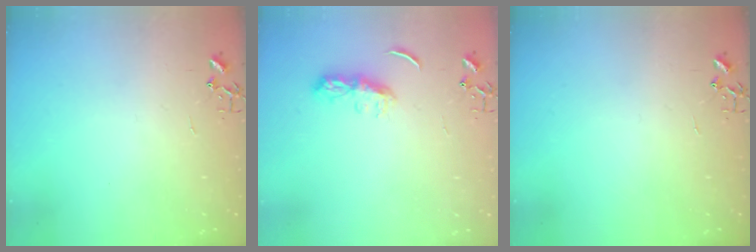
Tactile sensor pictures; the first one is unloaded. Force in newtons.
{"total": 6.5, "press": 6.4, "slide": 0.6}
{"total": 0.0}